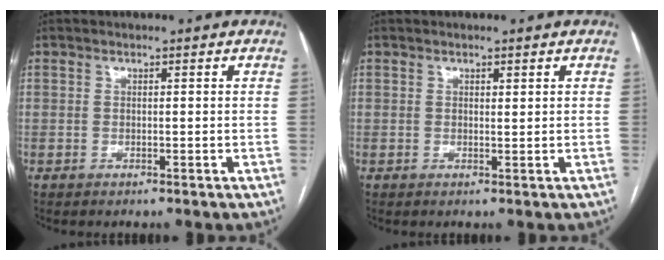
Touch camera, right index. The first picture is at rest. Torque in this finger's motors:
{"motor_torque": [0.06, 0.23, 0.00, -0.01]}